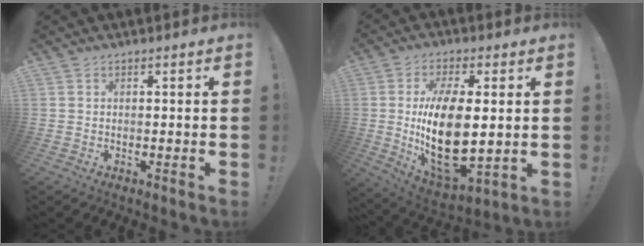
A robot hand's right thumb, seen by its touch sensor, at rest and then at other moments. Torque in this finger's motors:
{"motor_torque": [2.11, 2.90, 1.39, -1.01, 0.67]}